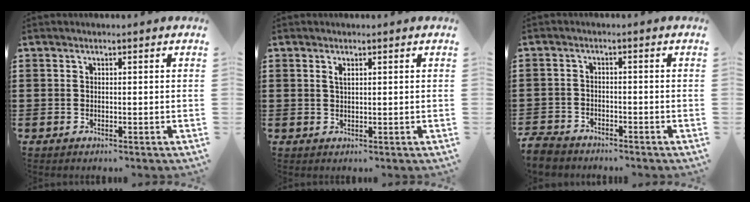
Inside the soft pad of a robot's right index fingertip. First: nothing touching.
{"total": 1.1, "force": [0.5, 0.4, 0.9], "torque": [-0.019, 0.004, 0.008]}
{"total": 3.1, "force": [-3.0, 0.7, 0.3], "torque": [-0.023, -0.003, -0.068]}